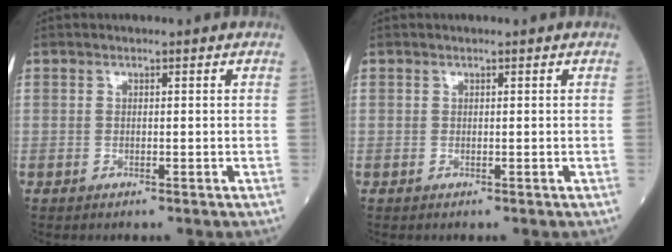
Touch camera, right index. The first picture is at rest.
{"total": 0.0}